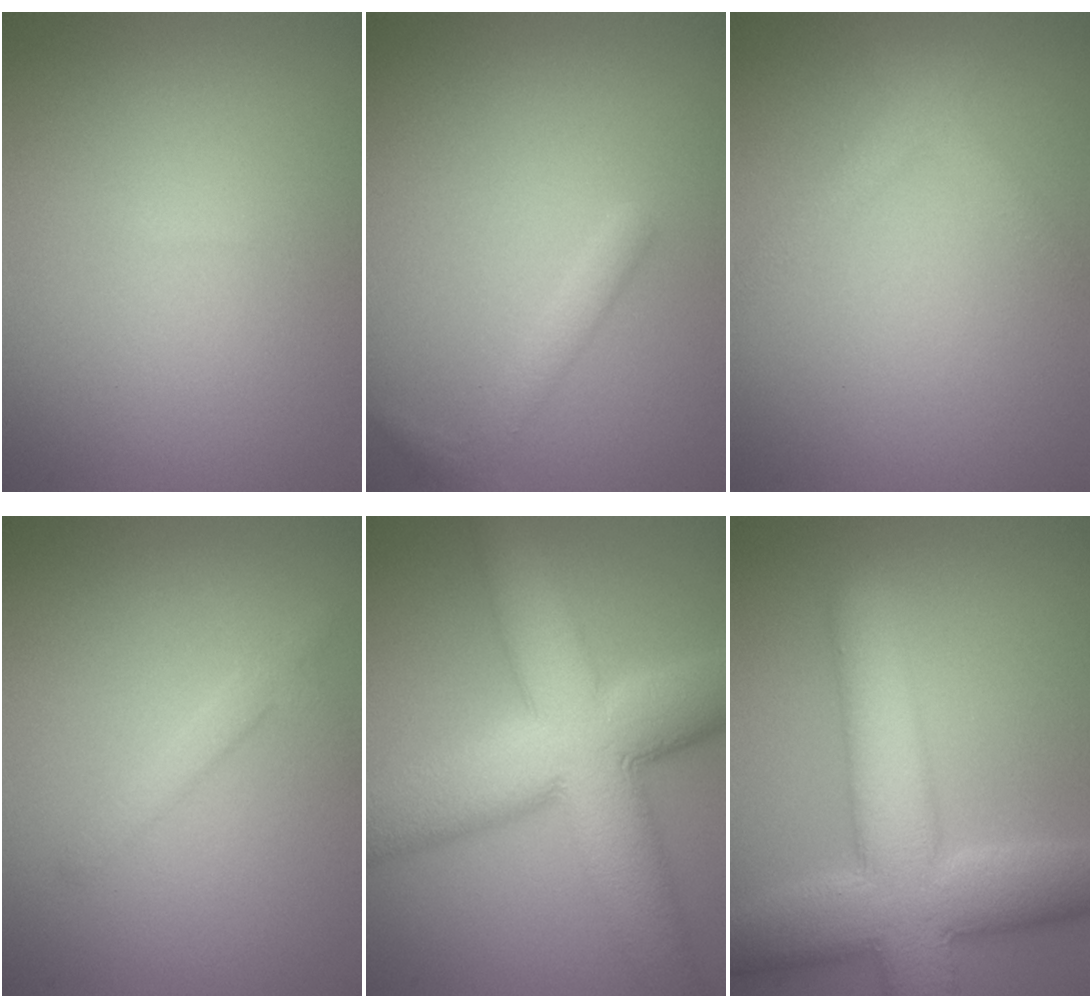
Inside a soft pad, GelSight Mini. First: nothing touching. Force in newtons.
{"total": 1.7, "press": 1.7, "slide": 0.1}
{"total": 2.3, "press": 2.3, "slide": 0.1}
{"total": 1.7, "press": 1.7, "slide": 0.2}
{"total": 12.6, "press": 12.6, "slide": 0.3}
{"total": 10.5, "press": 10.5, "slide": 0.5}